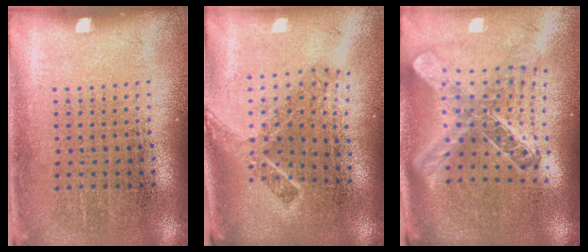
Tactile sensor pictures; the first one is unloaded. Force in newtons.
{"total": 2.1, "press": 1.4, "slide": 1.5}
{"total": 2.7, "press": 2.0, "slide": 1.8}